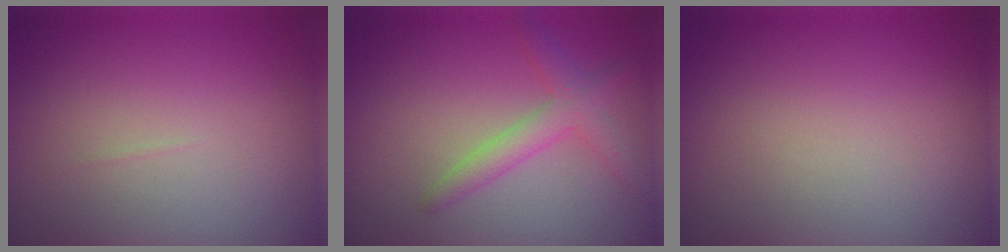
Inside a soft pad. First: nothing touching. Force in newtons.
{"total": 2.9, "press": 2.9, "slide": 0.1}
{"total": 0.0}